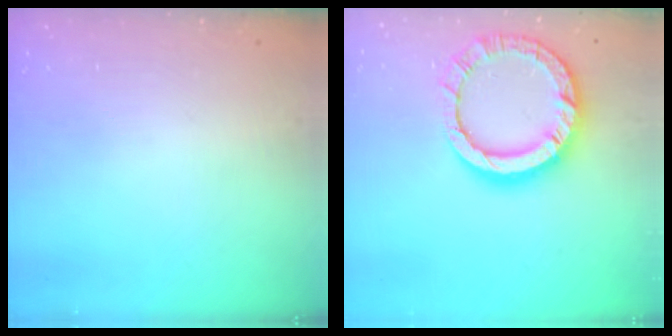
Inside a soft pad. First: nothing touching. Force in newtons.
{"total": 14.0, "press": 13.9, "slide": 1.4}